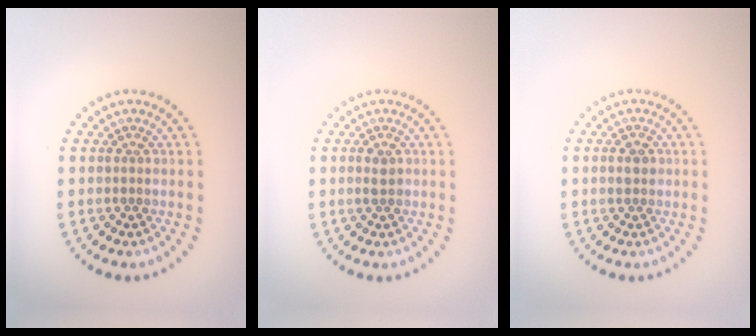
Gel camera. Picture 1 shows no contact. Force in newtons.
{"total": 1.2, "press": 1.2, "slide": 0.1}
{"total": 1.9, "press": 1.9, "slide": 0.1}